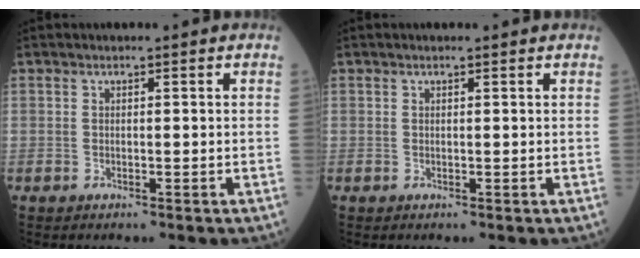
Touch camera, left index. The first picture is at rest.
{"total": 0.8, "force": [0.7, 0.0, 0.4], "torque": [-0.010, 0.005, 0.011]}